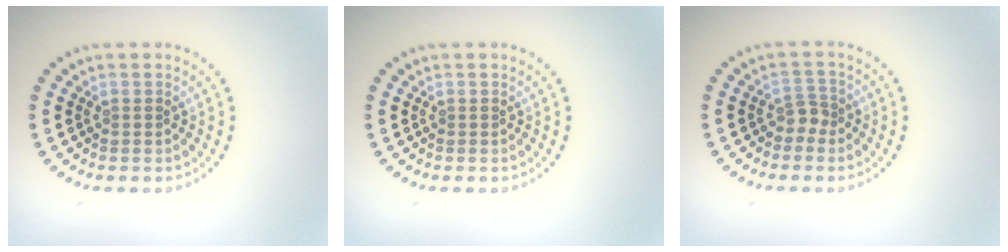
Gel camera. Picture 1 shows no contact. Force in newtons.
{"total": 0.0}
{"total": 1.5, "press": 1.0, "slide": 1.0}